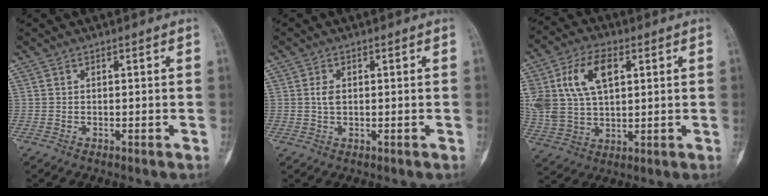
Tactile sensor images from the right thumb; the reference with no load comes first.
{"total": 2.2, "force": [0.3, 1.3, 1.8], "torque": [-0.036, 0.001, 0.008]}
{"total": 14.9, "force": [4.5, 8.9, 11.1], "torque": [-0.217, 0.004, 0.092]}